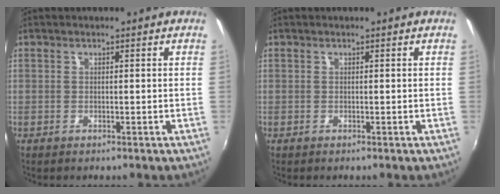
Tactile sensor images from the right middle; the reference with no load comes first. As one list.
[{"total": 0.0}]